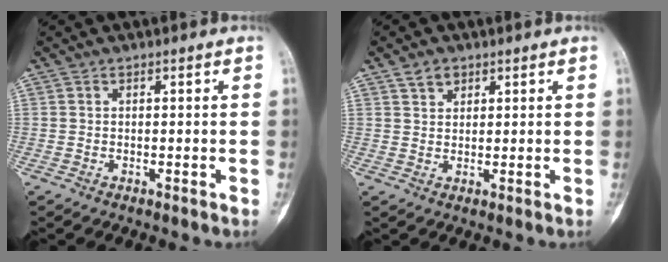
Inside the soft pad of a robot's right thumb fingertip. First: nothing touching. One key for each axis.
{"total": 2.8, "fx": 1.8, "fy": 1.8, "fz": 1.0, "tx": -0.008, "ty": -0.008, "tz": 0.032}